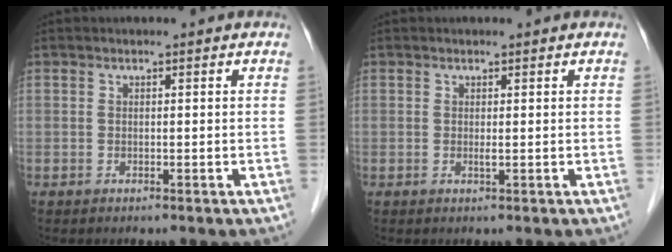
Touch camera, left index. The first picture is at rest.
{"total": 0.6, "force": [0.2, 0.0, 0.6], "torque": [-0.011, 0.000, 0.003]}